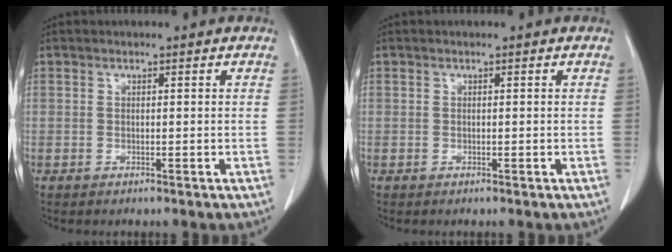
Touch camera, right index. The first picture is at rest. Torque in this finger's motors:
{"motor_torque": [0.00, 0.00, 0.00, 0.00]}